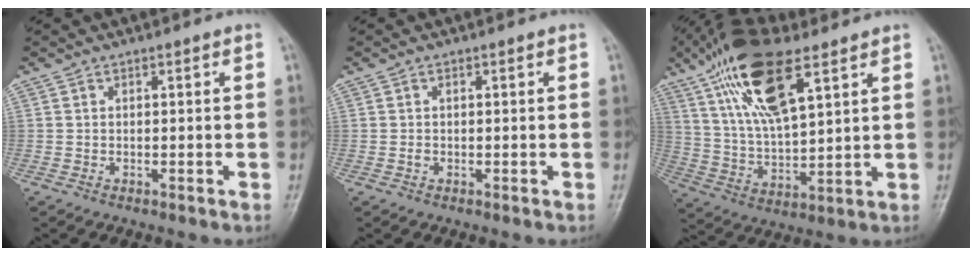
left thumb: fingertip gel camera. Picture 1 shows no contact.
{"total": 0.8, "force": [-0.1, 0.6, 0.5], "torque": [-0.005, 0.001, -0.001]}
{"total": 17.5, "force": [9.3, 6.2, 13.4], "torque": [-0.243, -0.026, 0.177]}